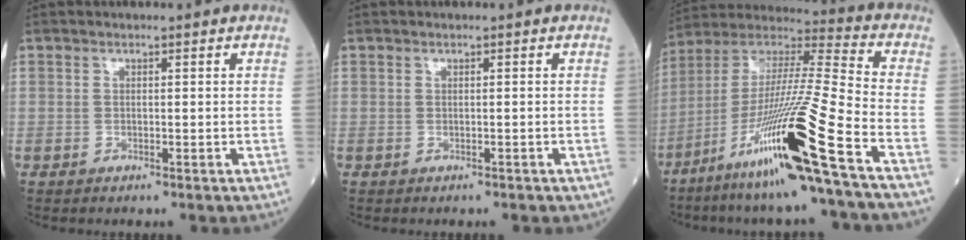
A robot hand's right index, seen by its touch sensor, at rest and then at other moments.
{"total": 1.2, "force": [-0.6, 0.6, 0.8], "torque": [-0.024, 0.001, 0.001]}
{"total": 24.8, "force": [-12.5, -0.5, 21.3], "torque": [-0.414, -0.054, -0.239]}